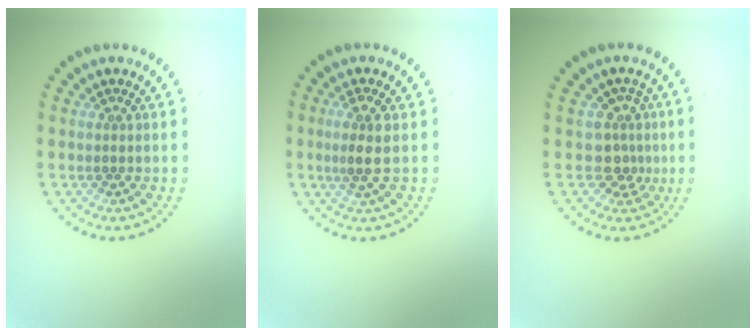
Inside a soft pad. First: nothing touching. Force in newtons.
{"total": 2.1, "press": 1.8, "slide": 1.0}
{"total": 2.7, "press": 2.0, "slide": 1.8}